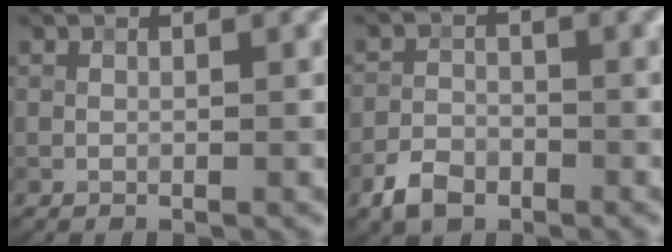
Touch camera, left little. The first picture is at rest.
{"total": 2.9, "force": [-2.0, 1.8, 1.0], "torque": [-0.016, -0.002, -0.046]}